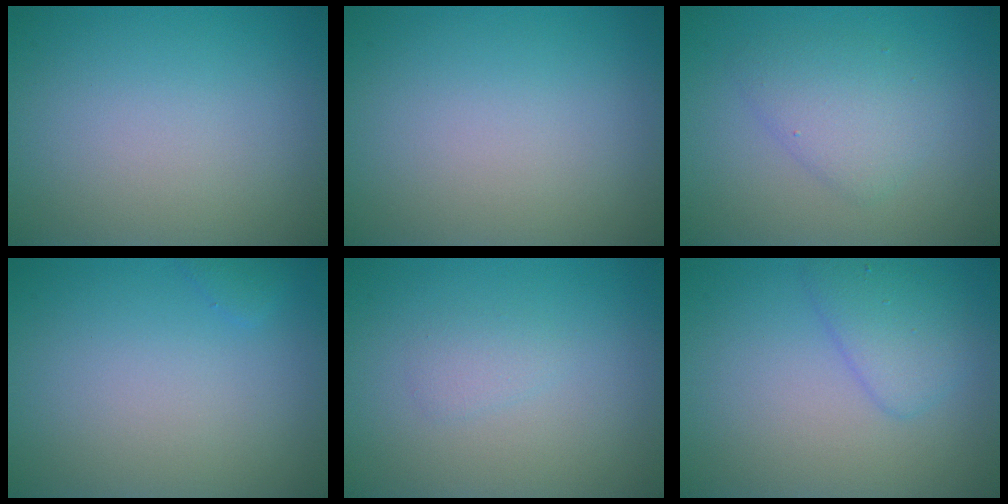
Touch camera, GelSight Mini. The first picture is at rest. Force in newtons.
{"total": 0.0}
{"total": 2.9, "press": 2.9, "slide": 0.2}
{"total": 0.7, "press": 0.7, "slide": 0.0}
{"total": 1.0, "press": 1.0, "slide": 0.1}
{"total": 2.8, "press": 2.8, "slide": 0.1}